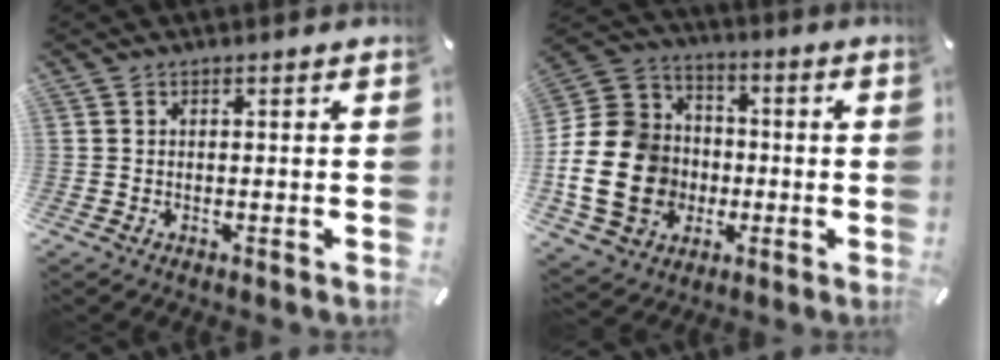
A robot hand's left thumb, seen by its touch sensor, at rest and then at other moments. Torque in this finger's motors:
{"motor_torque": [0.57, 2.46, 1.98, 0.30, 0.55]}